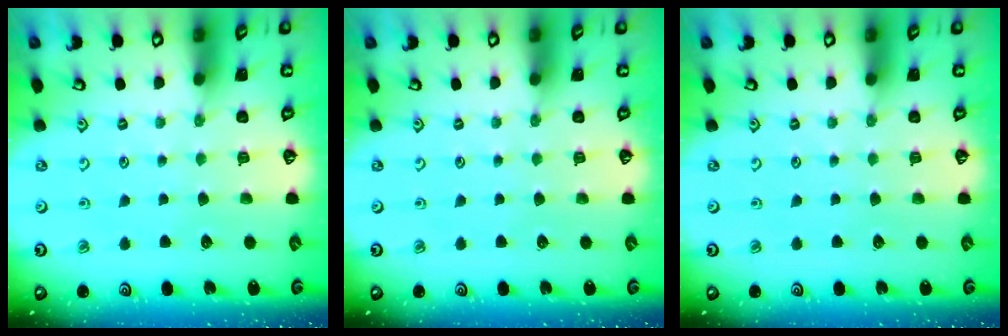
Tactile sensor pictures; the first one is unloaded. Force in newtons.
{"total": 0.0}
{"total": 0.0}